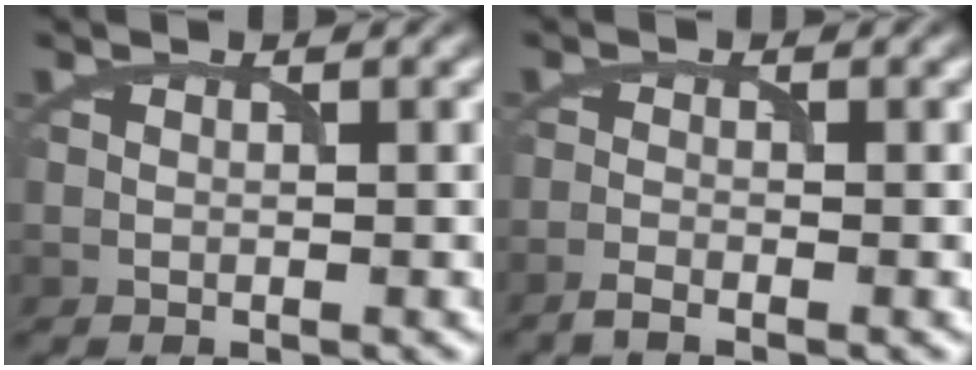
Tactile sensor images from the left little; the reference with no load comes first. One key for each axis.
{"total": 1.4, "fx": -1.2, "fy": 0.2, "fz": 0.8, "tx": -0.019, "ty": -0.004, "tz": -0.030}